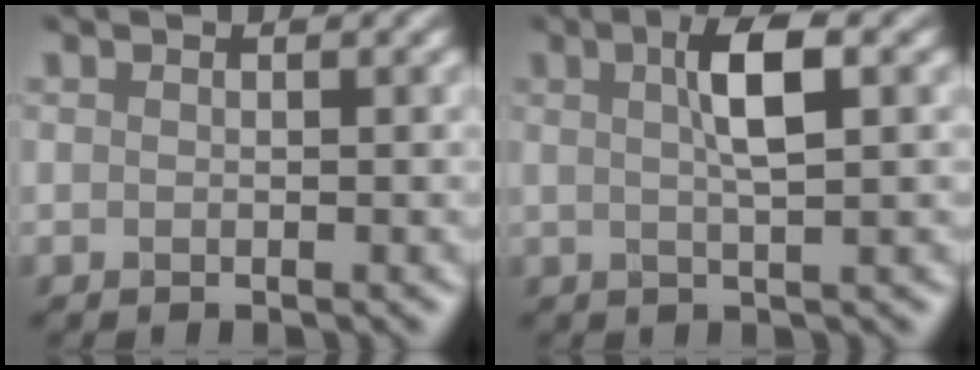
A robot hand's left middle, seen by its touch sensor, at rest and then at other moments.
{"total": 3.0, "force": [1.2, 0.3, 2.7], "torque": [-0.050, 0.011, 0.017]}